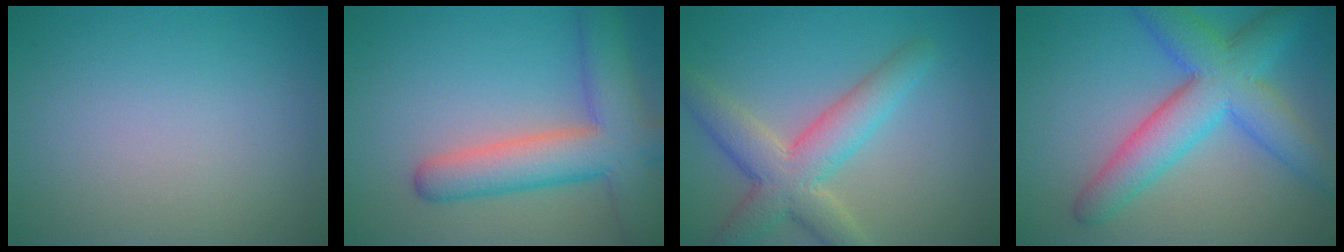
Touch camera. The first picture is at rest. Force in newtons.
{"total": 7.6, "press": 7.5, "slide": 0.4}
{"total": 5.8, "press": 5.8, "slide": 0.3}
{"total": 7.7, "press": 7.7, "slide": 0.2}